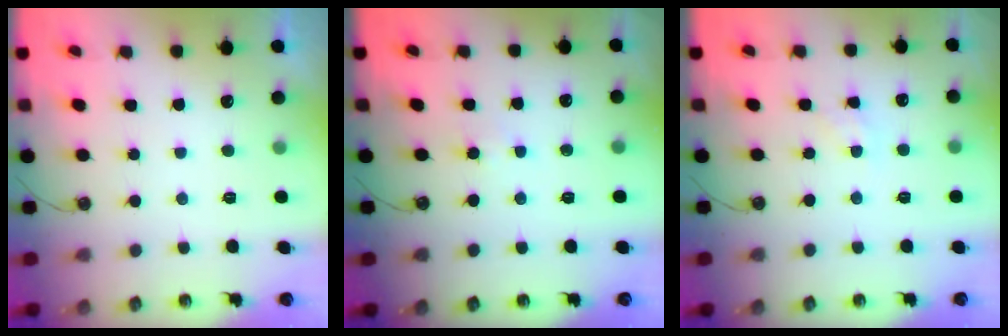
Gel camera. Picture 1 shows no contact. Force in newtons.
{"total": 3.2, "press": 3.2, "slide": 0.4}
{"total": 2.8, "press": 2.8, "slide": 0.5}